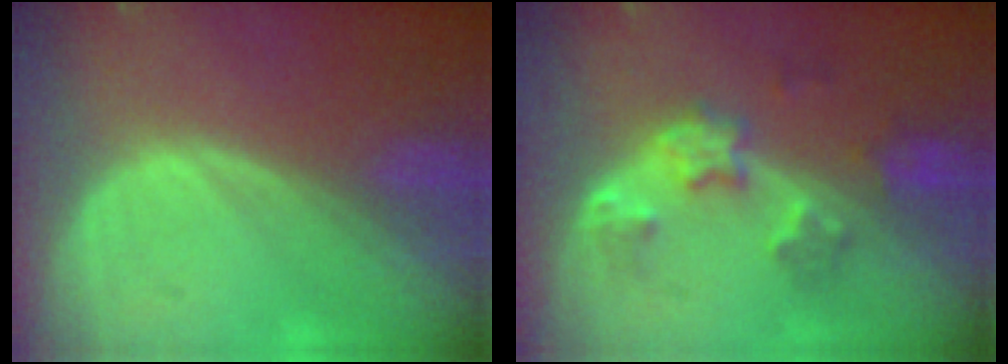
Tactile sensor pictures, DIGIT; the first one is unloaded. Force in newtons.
{"total": 6.0, "press": 5.5, "slide": 2.4}